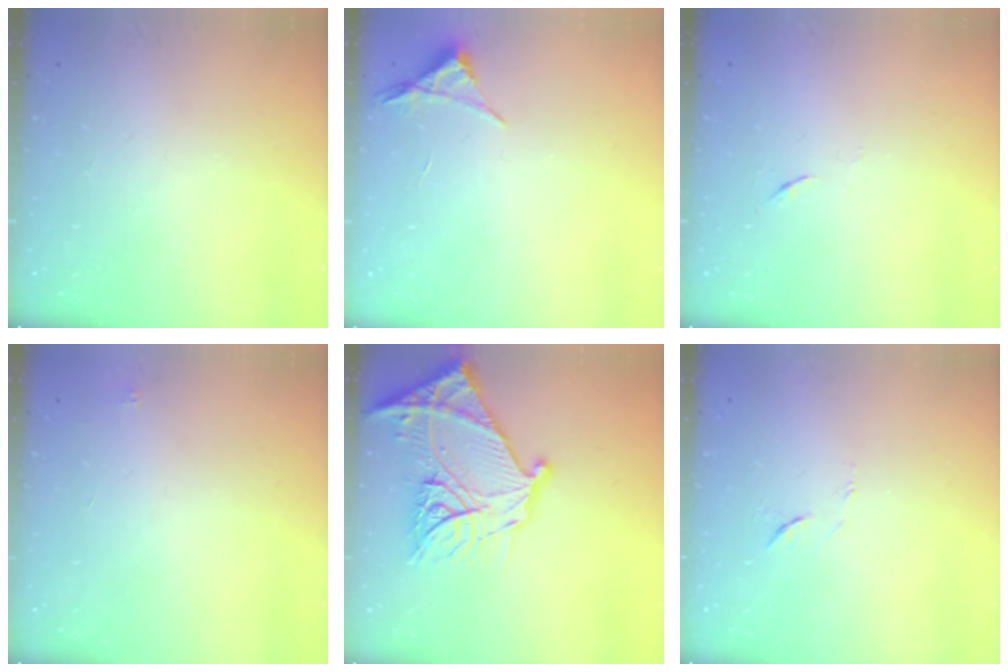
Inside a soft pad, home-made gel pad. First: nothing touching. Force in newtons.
{"total": 3.5, "press": 3.5, "slide": 0.6}
{"total": 3.5, "press": 3.4, "slide": 0.6}
{"total": 1.8, "press": 1.7, "slide": 0.1}
{"total": 25.3, "press": 25.1, "slide": 2.8}
{"total": 6.4, "press": 6.4, "slide": 0.6}